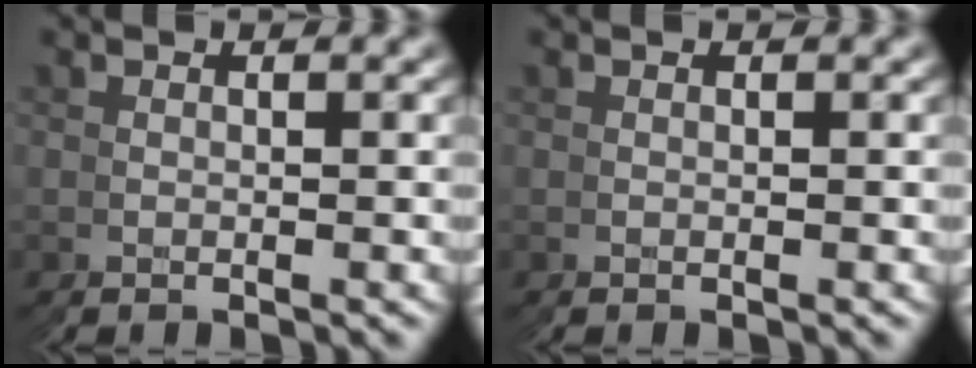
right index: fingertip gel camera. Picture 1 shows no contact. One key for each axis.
{"total": 0.0}